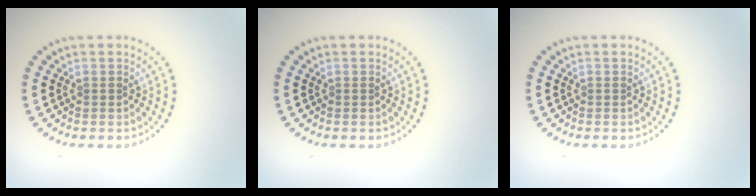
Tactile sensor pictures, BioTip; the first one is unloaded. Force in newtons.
{"total": 0.0}
{"total": 0.0}